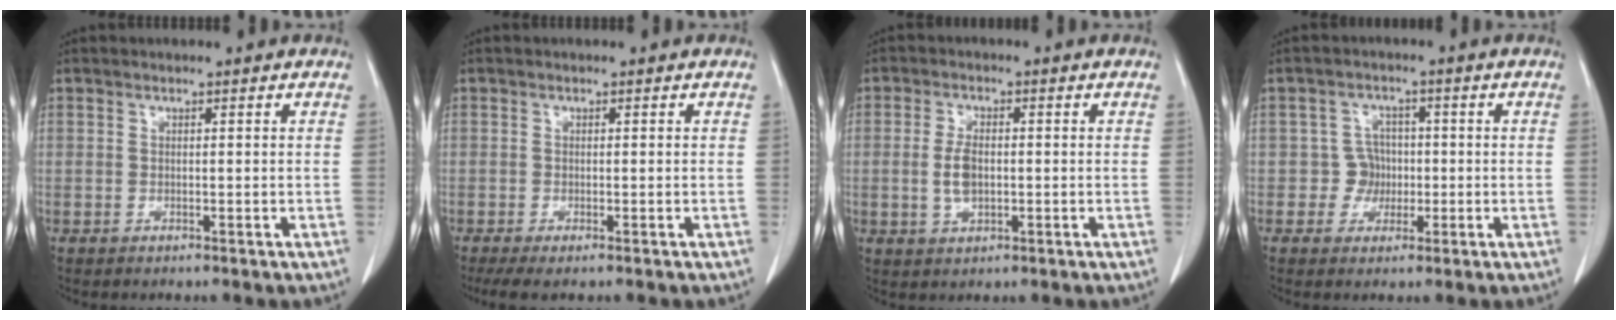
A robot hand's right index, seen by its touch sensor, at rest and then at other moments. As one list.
[{"total": 3.1, "force": [-2.1, 0.5, 2.3], "torque": [-0.041, -0.012, -0.034]}, {"total": 4.4, "force": [-0.5, 1.7, 4.0], "torque": [-0.088, -0.001, -0.009]}, {"total": 3.5, "force": [-0.5, 3.5, 0.4], "torque": [0.003, 0.011, -0.007]}]